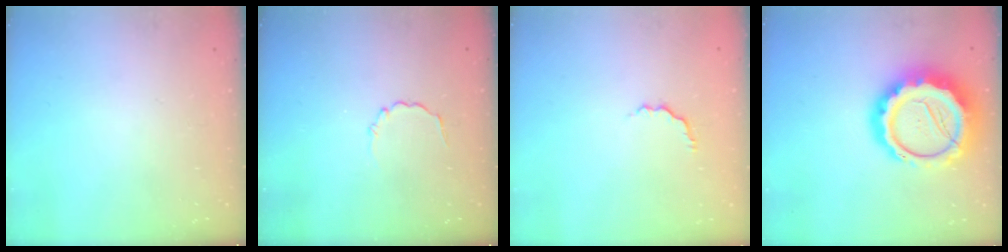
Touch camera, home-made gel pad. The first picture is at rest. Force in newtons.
{"total": 2.1, "press": 1.9, "slide": 0.9}
{"total": 3.2, "press": 3.1, "slide": 0.5}
{"total": 21.0, "press": 20.5, "slide": 4.4}